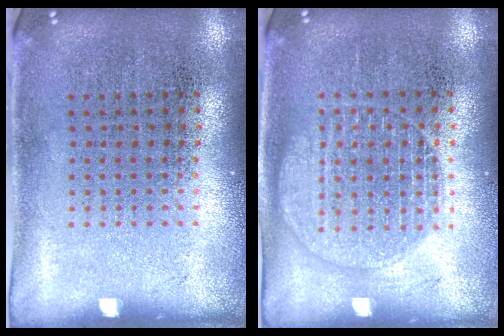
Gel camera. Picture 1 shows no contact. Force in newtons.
{"total": 1.3, "press": 1.3, "slide": 0.2}